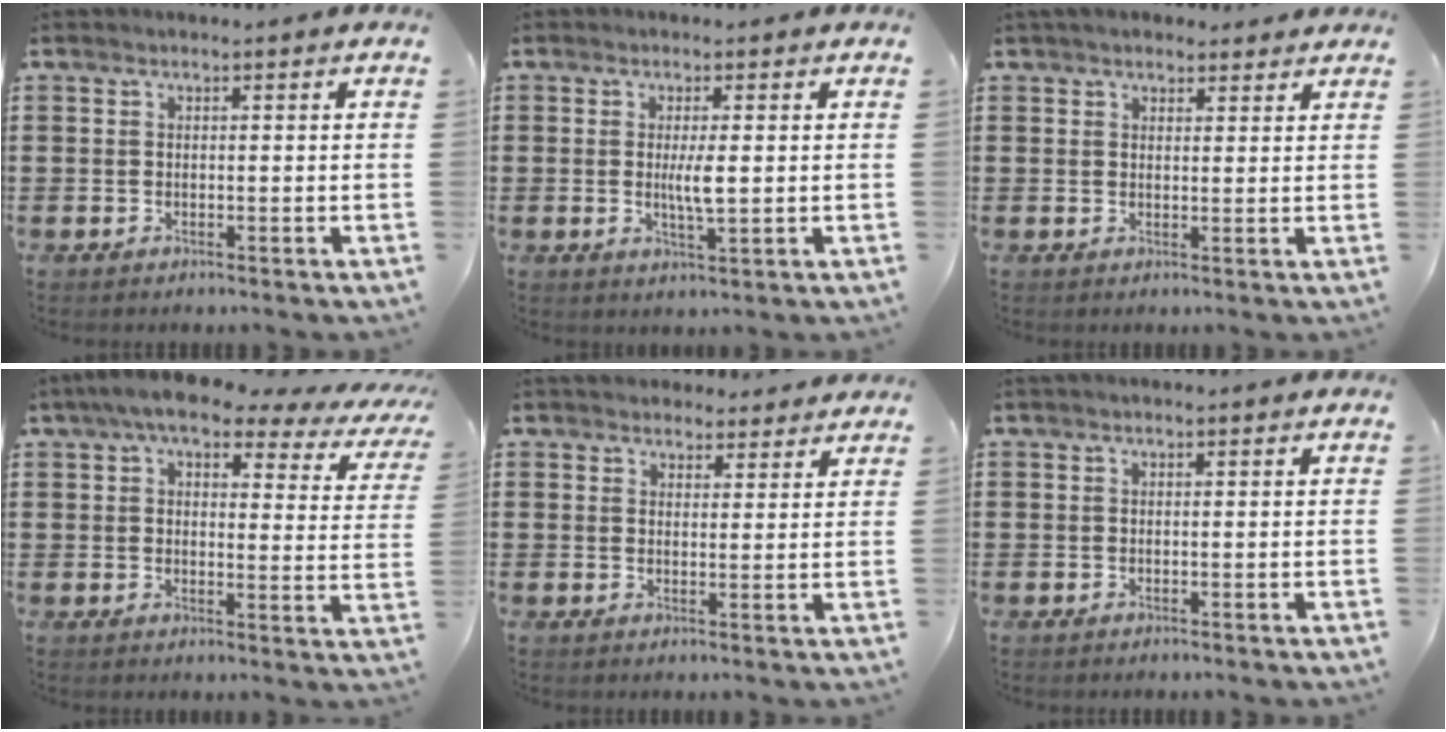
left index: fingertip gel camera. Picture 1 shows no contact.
{"total": 3.7, "force": [0.2, 0.6, 3.6], "torque": [-0.068, -0.002, 0.002]}
{"total": 3.1, "force": [2.7, 1.2, 0.9], "torque": [-0.025, 0.002, 0.051]}
{"total": 7.3, "force": [5.5, 1.6, 4.5], "torque": [-0.100, -0.019, 0.093]}
{"total": 3.1, "force": [2.9, 0.9, 0.0], "torque": [-0.001, -0.007, 0.054]}
{"total": 0.0}